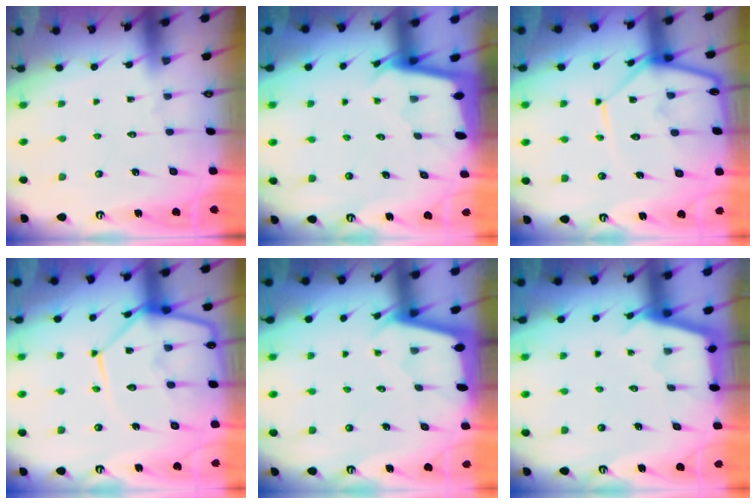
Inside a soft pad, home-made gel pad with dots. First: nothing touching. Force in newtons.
{"total": 1.9, "press": 1.9, "slide": 0.1}
{"total": 14.7, "press": 14.7, "slide": 1.1}
{"total": 17.5, "press": 17.4, "slide": 1.6}
{"total": 2.2, "press": 2.2, "slide": 0.2}
{"total": 3.0, "press": 3.0, "slide": 0.3}